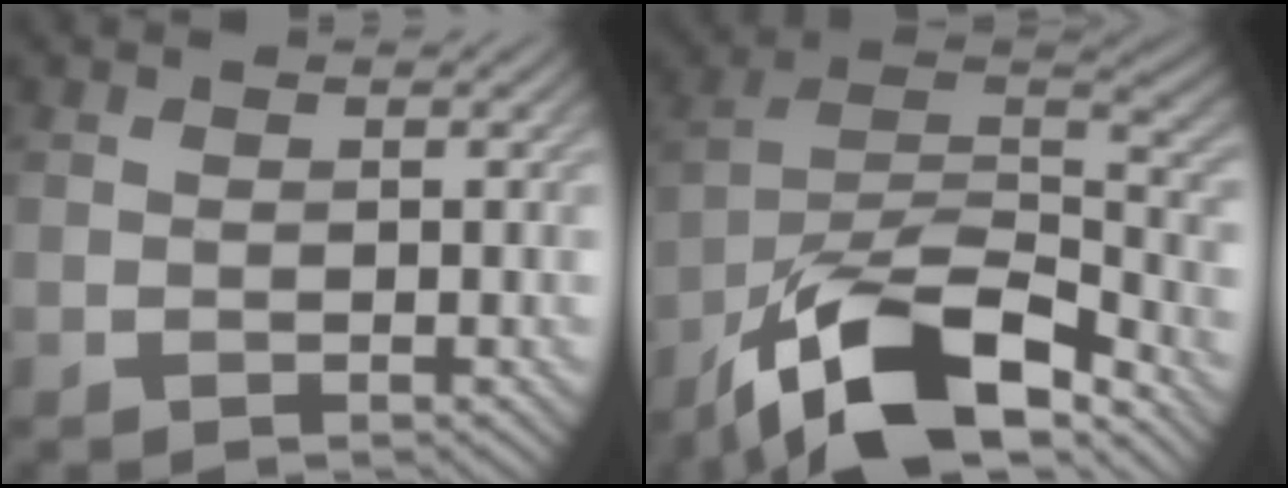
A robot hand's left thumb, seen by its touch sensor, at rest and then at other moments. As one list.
[{"total": 15.6, "force": [-10.9, 5.5, 9.7], "torque": [-0.193, -0.008, -0.202]}]